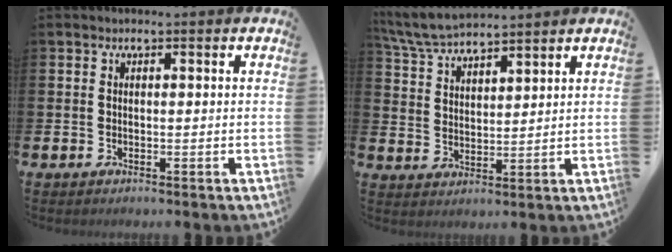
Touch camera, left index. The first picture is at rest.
{"total": 6.0, "force": [5.8, 0.9, 1.4], "torque": [-0.047, -0.023, 0.106]}